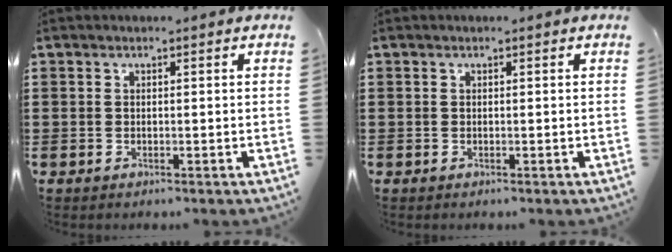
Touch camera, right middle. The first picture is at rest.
{"total": 0.0}